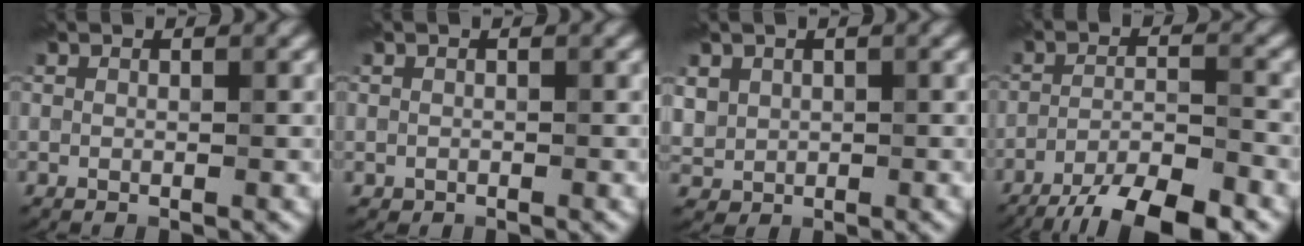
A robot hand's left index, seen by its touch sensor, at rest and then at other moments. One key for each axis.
{"total": 0.7, "fx": -0.1, "fy": 0.7, "fz": -0.2, "tx": 0.013, "ty": -0.004, "tz": -0.005}
{"total": 2.1, "fx": 0.6, "fy": 1.9, "fz": 0.4, "tx": -0.013, "ty": -0.005, "tz": 0.017}
{"total": 8.7, "fx": -6.8, "fy": 1.9, "fz": 5.1, "tx": -0.079, "ty": -0.006, "tz": -0.114}